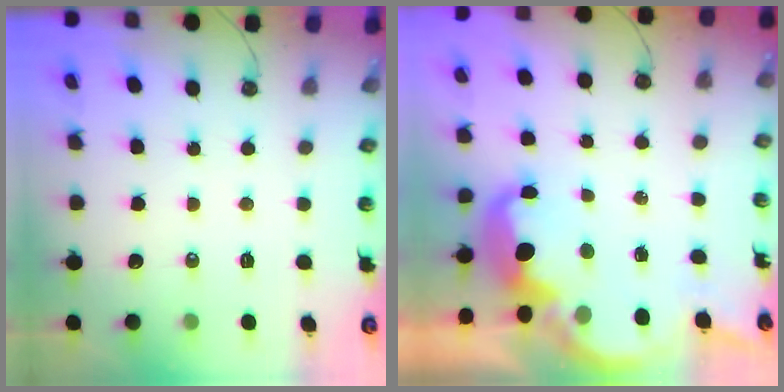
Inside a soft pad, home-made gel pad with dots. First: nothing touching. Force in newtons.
{"total": 7.0, "press": 7.0, "slide": 0.6}